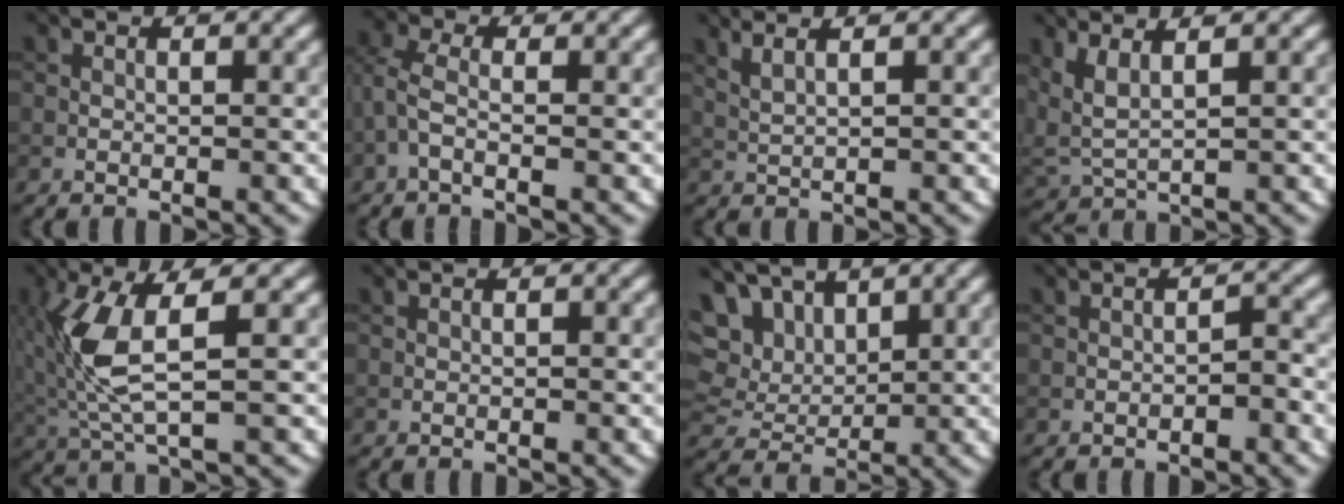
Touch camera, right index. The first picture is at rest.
{"total": 2.4, "force": [-0.5, 1.3, 2.0], "torque": [-0.054, 0.007, -0.019]}
{"total": 3.4, "force": [2.2, 1.3, 2.3], "torque": [-0.034, 0.016, 0.021]}
{"total": 3.3, "force": [1.6, 1.2, 2.6], "torque": [-0.069, -0.004, 0.041]}
{"total": 5.8, "force": [0.8, 1.9, 5.5], "torque": [-0.143, -0.004, 0.022]}
{"total": 0.0}
{"total": 10.1, "force": [5.3, 6.7, 5.4], "torque": [-0.122, 0.022, 0.080]}
{"total": 1.2, "force": [-0.8, 0.4, 0.8], "torque": [-0.010, 0.006, -0.011]}